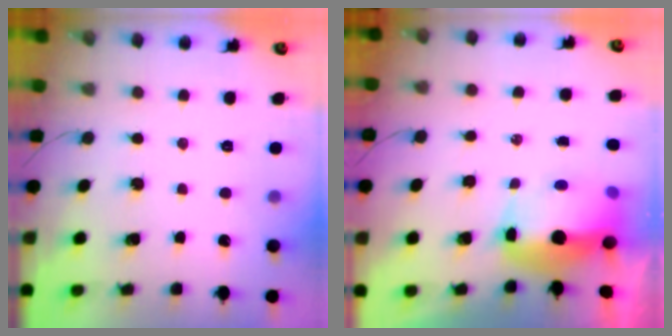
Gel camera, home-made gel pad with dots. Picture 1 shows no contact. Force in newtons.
{"total": 9.8, "press": 9.6, "slide": 2.1}